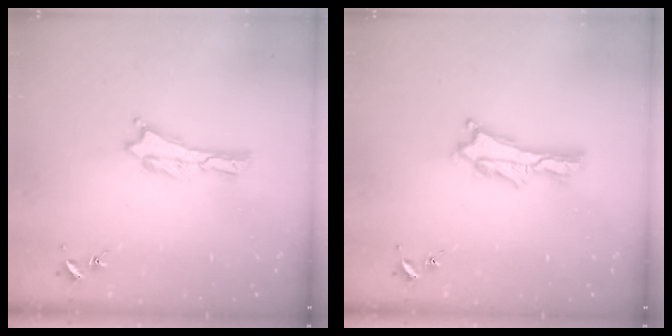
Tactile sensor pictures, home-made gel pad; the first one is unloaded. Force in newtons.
{"total": 2.1, "press": 2.1, "slide": 0.3}